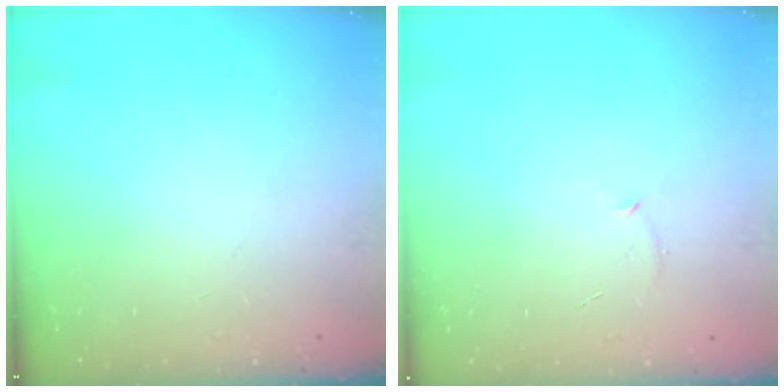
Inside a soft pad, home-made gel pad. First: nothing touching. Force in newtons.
{"total": 3.9, "press": 3.8, "slide": 1.0}